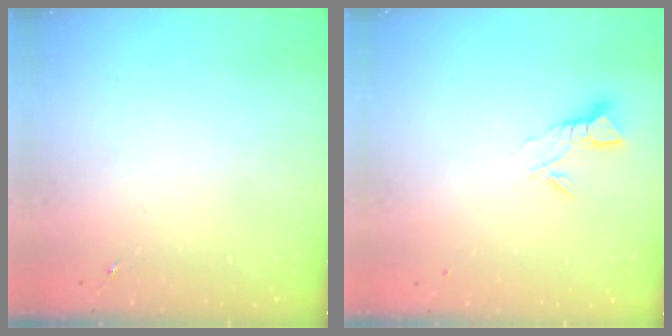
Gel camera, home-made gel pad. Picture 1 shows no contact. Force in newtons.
{"total": 3.7, "press": 3.7, "slide": 0.1}